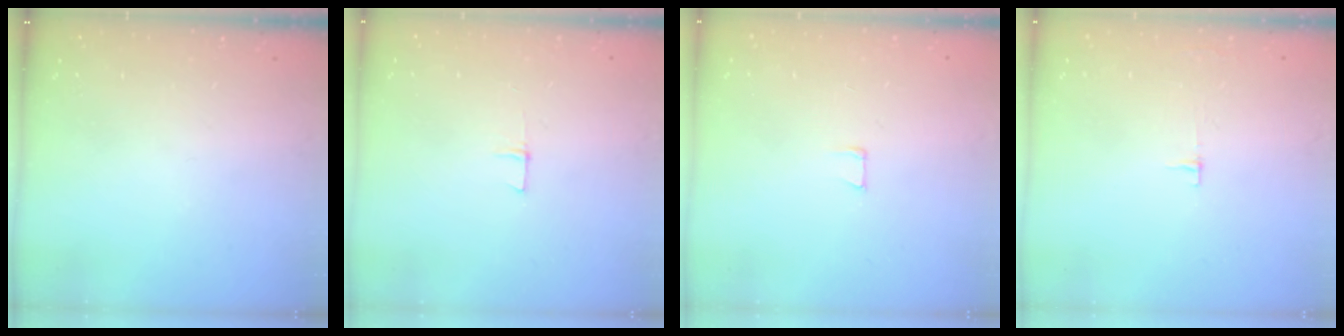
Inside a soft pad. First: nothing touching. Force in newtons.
{"total": 5.1, "press": 5.1, "slide": 0.4}
{"total": 4.0, "press": 4.0, "slide": 0.3}
{"total": 3.3, "press": 3.3, "slide": 0.4}